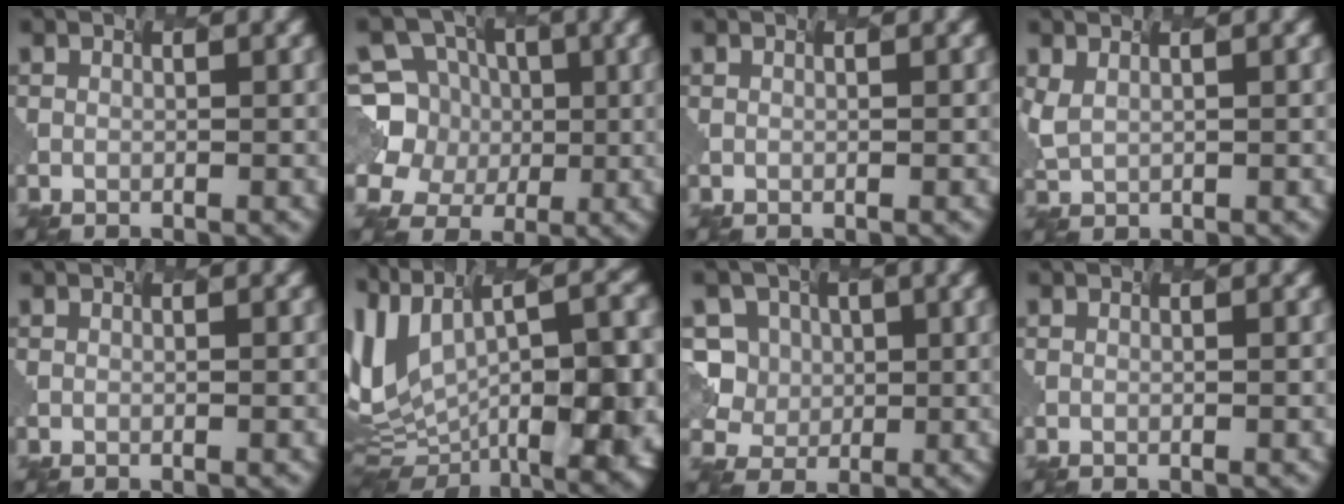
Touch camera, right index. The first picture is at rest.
{"total": 6.0, "force": [0.0, 5.8, 1.4], "torque": [-0.034, 0.013, -0.020]}
{"total": 0.6, "force": [0.1, 0.3, 0.5], "torque": [0.000, 0.000, -0.003]}
{"total": 1.3, "force": [0.8, 0.6, 0.8], "torque": [-0.036, 0.000, 0.031]}
{"total": 1.2, "force": [0.1, 0.6, 1.1], "torque": [0.003, 0.003, -0.011]}
{"total": 14.4, "force": [1.9, 7.6, 12.0], "torque": [-0.238, 0.005, 0.068]}
{"total": 4.6, "force": [0.6, 4.4, 1.2], "torque": [-0.019, 0.004, 0.016]}
{"total": 0.9, "force": [0.1, 0.4, 0.8], "torque": [0.000, 0.002, -0.008]}